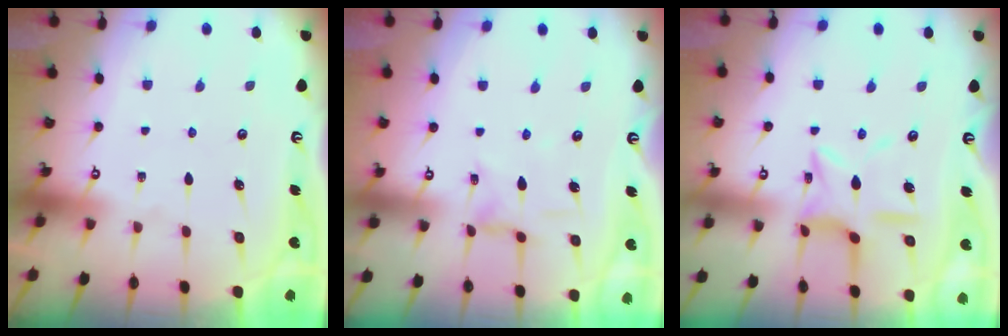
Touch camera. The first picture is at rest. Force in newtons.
{"total": 2.8, "press": 2.8, "slide": 0.3}
{"total": 10.3, "press": 10.3, "slide": 0.8}